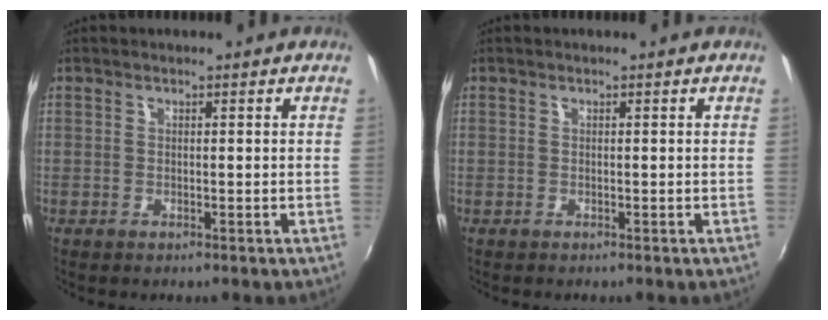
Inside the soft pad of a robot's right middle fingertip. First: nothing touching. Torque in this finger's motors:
{"motor_torque": [-0.22, 0.22, -0.10, -0.02]}